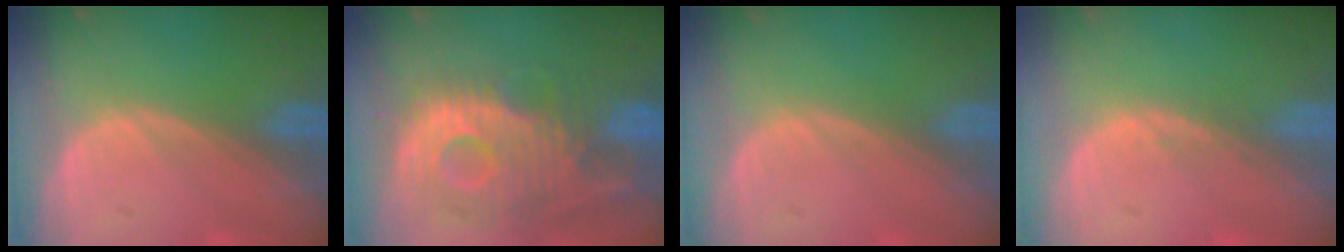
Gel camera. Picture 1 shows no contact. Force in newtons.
{"total": 12.1, "press": 10.8, "slide": 5.4}
{"total": 0.0}
{"total": 0.6, "press": 0.6, "slide": 0.1}